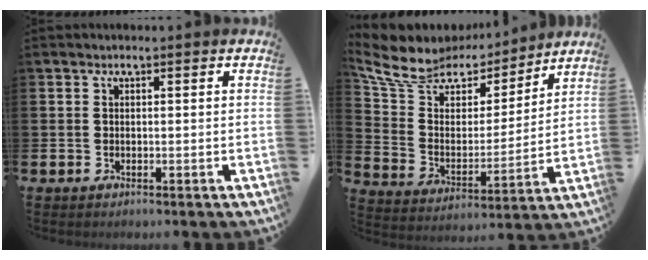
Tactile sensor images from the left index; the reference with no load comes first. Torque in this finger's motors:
{"motor_torque": [1.07, -1.07, 0.49, 0.05]}